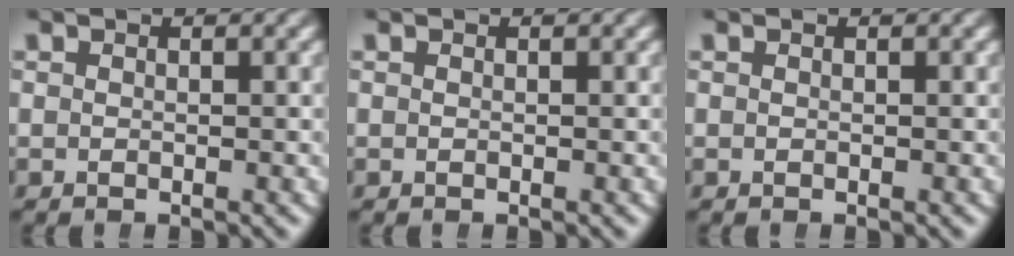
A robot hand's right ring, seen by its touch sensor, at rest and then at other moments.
{"total": 0.0}
{"total": 0.0}